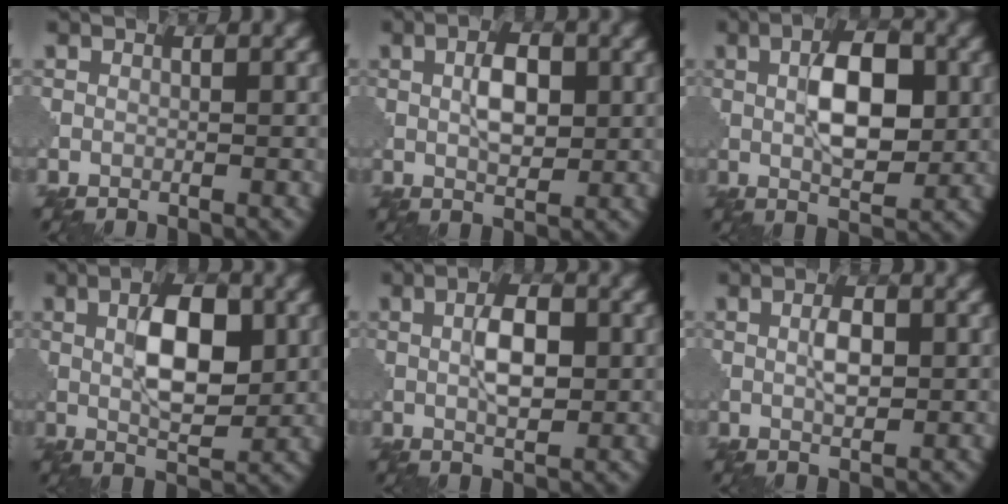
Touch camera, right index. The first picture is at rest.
{"total": 3.5, "force": [0.8, 1.8, 2.9], "torque": [-0.054, 0.003, 0.013]}
{"total": 6.4, "force": [1.0, 2.9, 5.6], "torque": [-0.086, 0.001, 0.016]}
{"total": 6.3, "force": [1.2, 2.7, 5.6], "torque": [-0.087, 0.002, 0.022]}
{"total": 3.8, "force": [0.6, 1.7, 3.3], "torque": [-0.061, 0.002, 0.012]}
{"total": 2.3, "force": [0.5, 1.0, 2.0], "torque": [-0.039, 0.001, 0.011]}